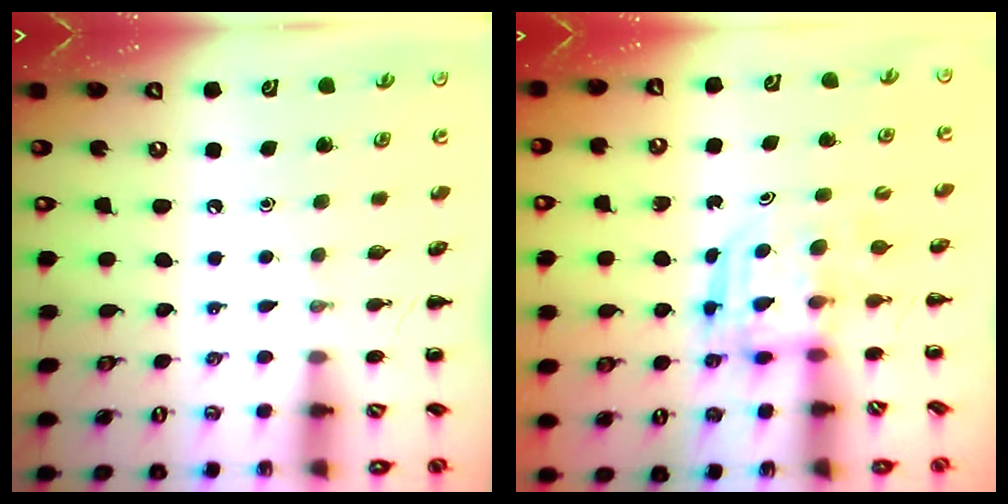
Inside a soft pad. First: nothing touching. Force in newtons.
{"total": 3.1, "press": 3.1, "slide": 0.2}